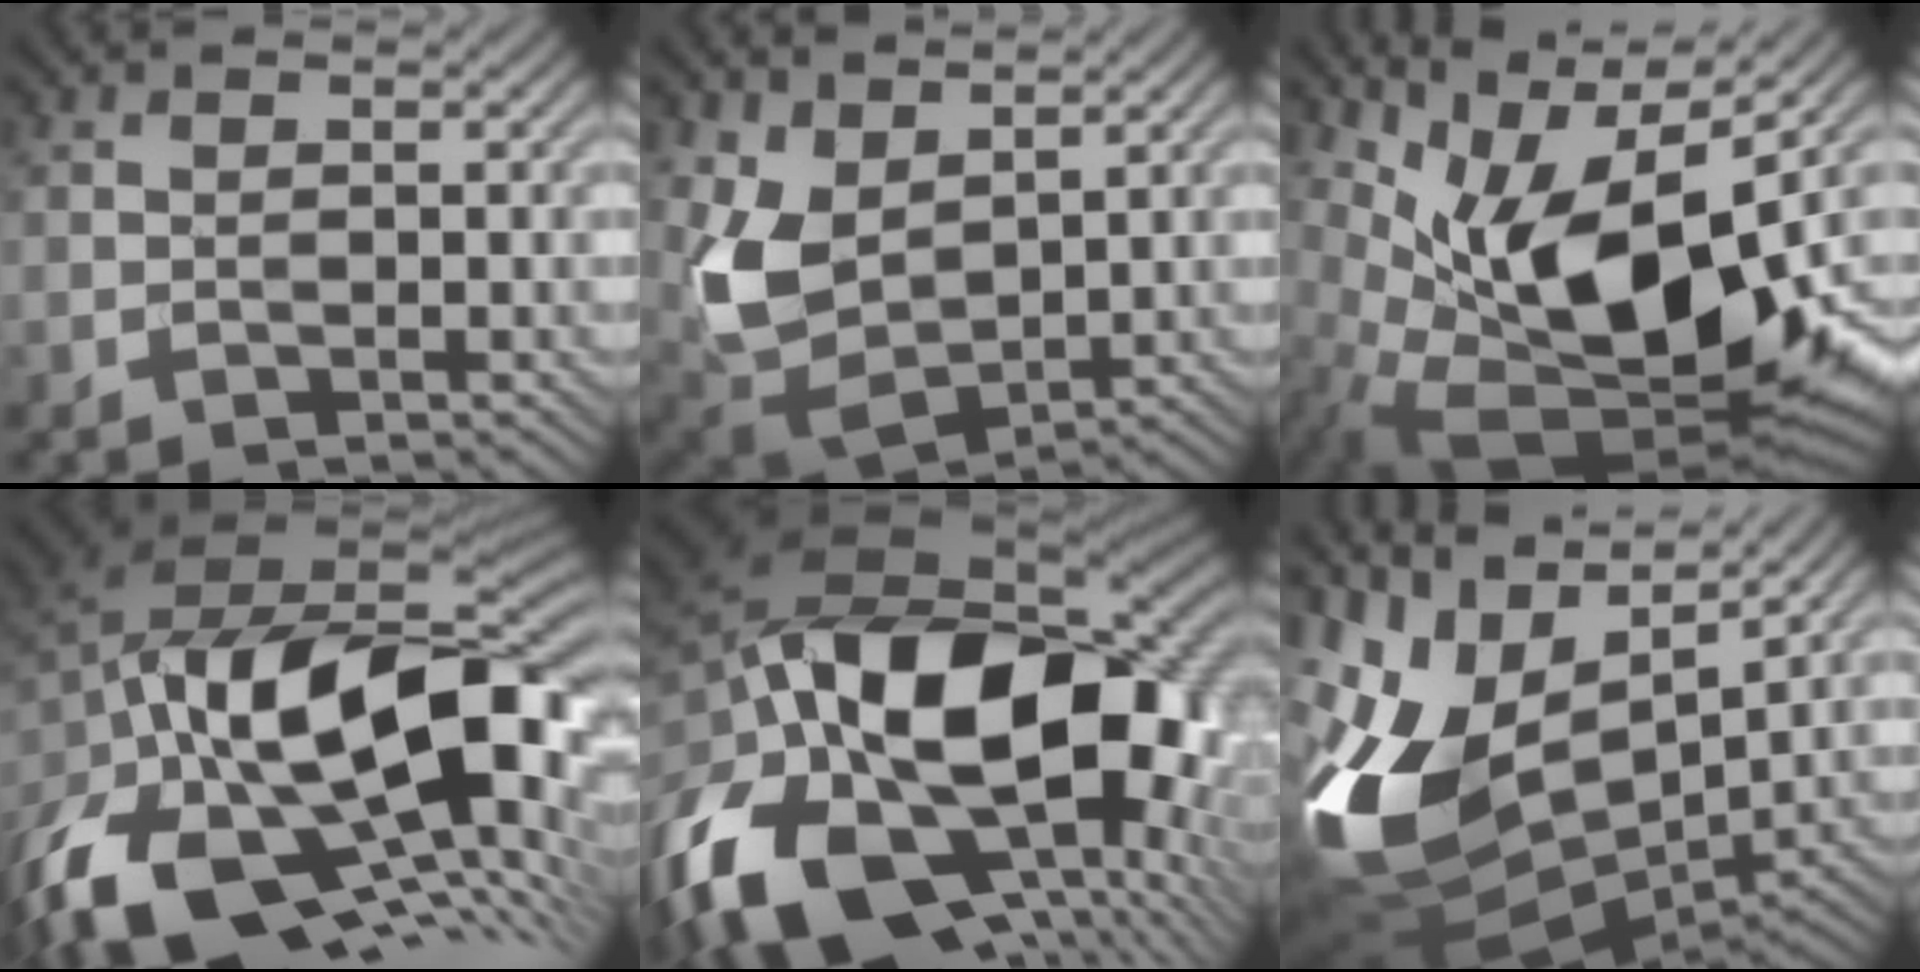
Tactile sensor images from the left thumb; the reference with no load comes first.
{"total": 9.3, "force": [3.7, 5.8, 6.3], "torque": [-0.167, -0.011, 0.083]}
{"total": 14.9, "force": [0.9, 7.5, 12.9], "torque": [-0.225, -0.024, 0.024]}
{"total": 21.6, "force": [-5.6, 11.7, 17.3], "torque": [-0.343, -0.034, -0.087]}
{"total": 22.4, "force": [-4.1, 13.3, 17.5], "torque": [-0.360, -0.053, -0.051]}
{"total": 16.8, "force": [1.2, 9.8, 13.5], "torque": [-0.315, -0.007, 0.035]}